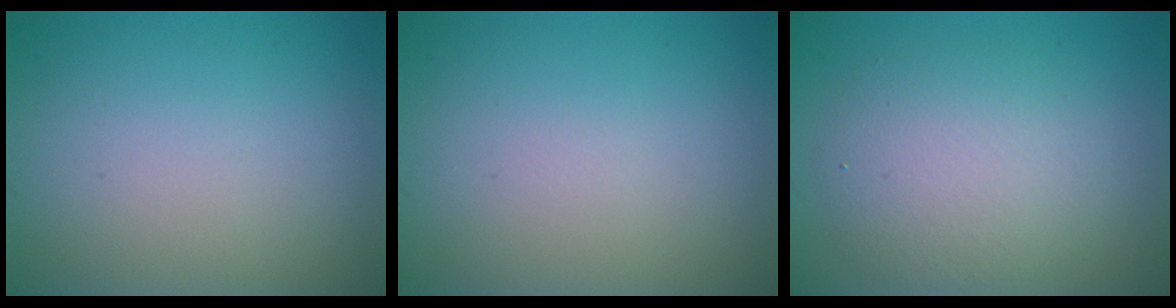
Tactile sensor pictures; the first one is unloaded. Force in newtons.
{"total": 0.0}
{"total": 4.6, "press": 4.6, "slide": 0.3}